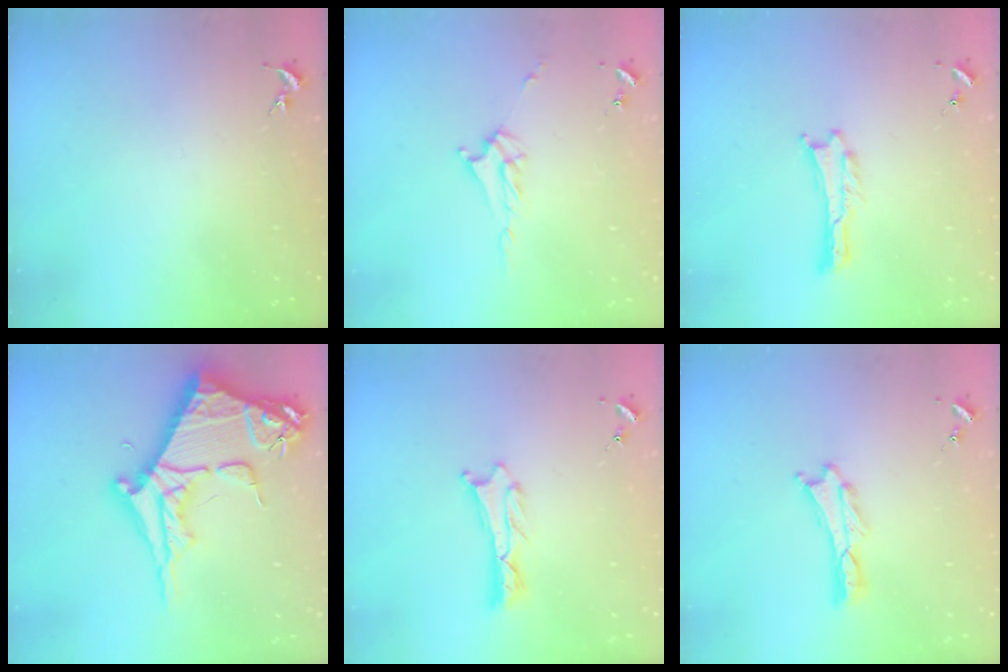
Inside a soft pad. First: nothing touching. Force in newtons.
{"total": 4.0, "press": 4.0, "slide": 0.5}
{"total": 0.0}
{"total": 11.6, "press": 11.5, "slide": 1.1}
{"total": 1.2, "press": 1.2, "slide": 0.0}
{"total": 0.0}